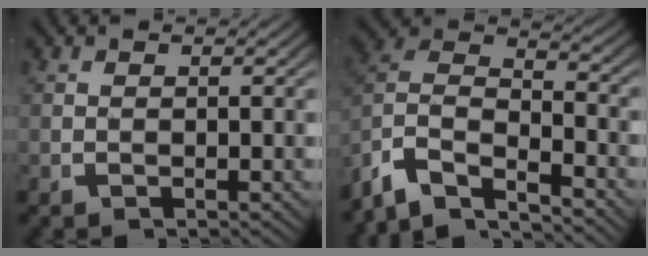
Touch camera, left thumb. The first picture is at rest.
{"total": 12.1, "force": [-2.0, 9.4, 7.3], "torque": [-0.174, -0.035, -0.041]}